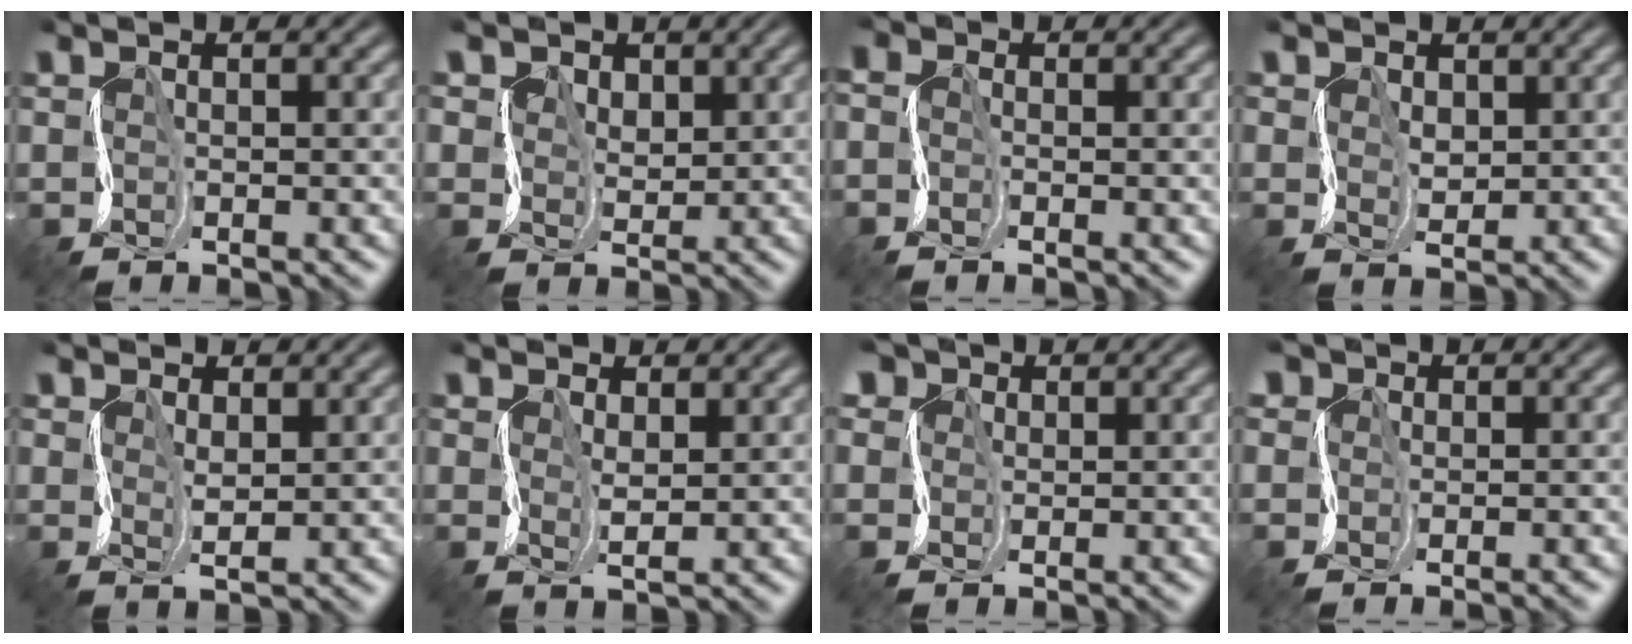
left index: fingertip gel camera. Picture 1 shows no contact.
{"total": 7.7, "force": [4.3, 5.6, 3.1], "torque": [-0.065, 0.027, 0.046]}
{"total": 2.9, "force": [-0.1, 2.4, 1.6], "torque": [-0.037, 0.011, -0.030]}
{"total": 2.3, "force": [1.1, 1.9, 0.9], "torque": [-0.027, 0.013, 0.011]}
{"total": 1.7, "force": [0.9, 1.1, 0.9], "torque": [-0.028, 0.006, 0.013]}
{"total": 1.7, "force": [0.9, 1.0, 1.0], "torque": [-0.031, 0.007, 0.014]}
{"total": 8.0, "force": [3.2, 6.2, 3.8], "torque": [-0.068, 0.038, 0.010]}
{"total": 8.0, "force": [-0.4, 6.6, 4.4], "torque": [-0.048, 0.025, -0.051]}